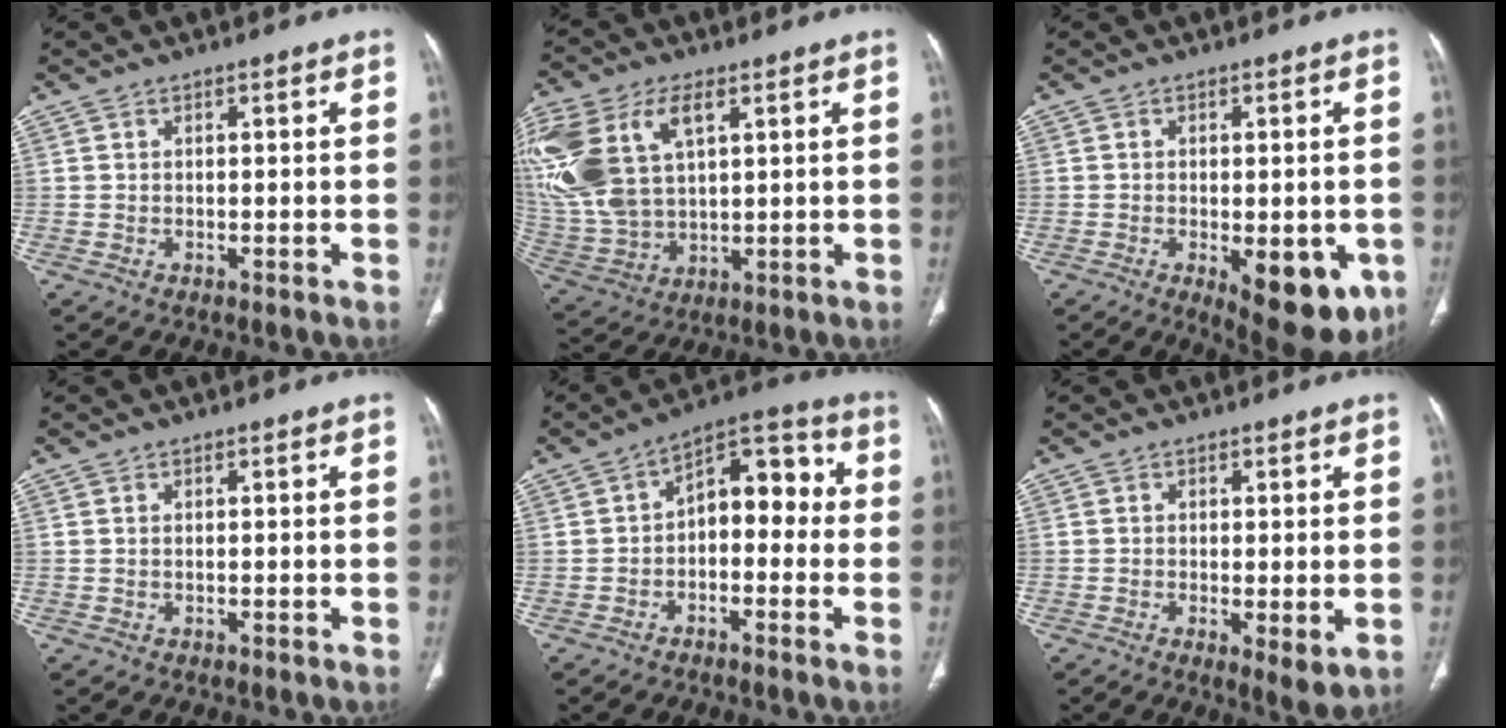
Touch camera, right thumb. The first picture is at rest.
{"total": 22.3, "force": [7.6, 12.8, 16.7], "torque": [-0.400, 0.002, 0.151]}
{"total": 13.0, "force": [-4.5, 5.8, 10.7], "torque": [-0.120, -0.009, -0.045]}
{"total": 0.0}
{"total": 10.6, "force": [-0.3, 6.3, 8.5], "torque": [-0.081, 0.046, -0.020]}
{"total": 4.4, "force": [-0.8, 1.4, 4.1], "torque": [-0.069, -0.017, -0.013]}